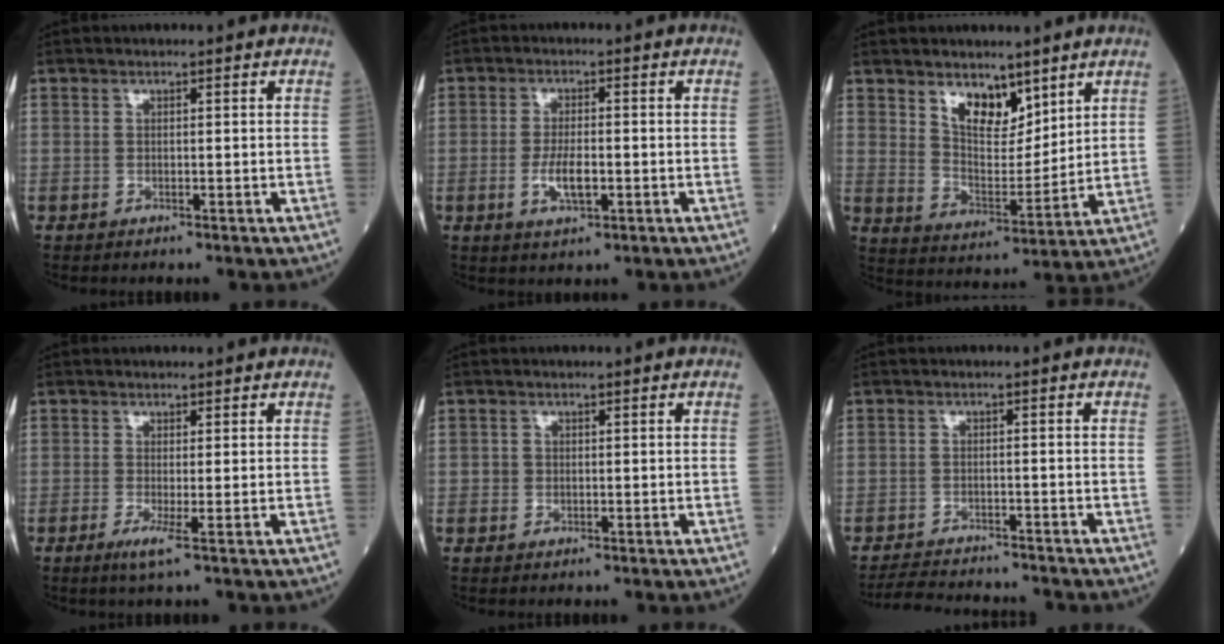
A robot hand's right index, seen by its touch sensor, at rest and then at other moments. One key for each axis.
{"total": 4.7, "fx": -1.3, "fy": 1.5, "fz": 4.2, "tx": -0.081, "ty": -0.001, "tz": -0.021}
{"total": 8.6, "fx": 5.9, "fy": 4.7, "fz": 4.2, "tx": -0.068, "ty": -0.007, "tz": 0.112}
{"total": 2.2, "fx": -0.9, "fy": -0.5, "fz": 1.9, "tx": -0.043, "ty": -0.009, "tz": -0.017}
{"total": 1.0, "fx": -0.2, "fy": 0.9, "fz": 0.0, "tx": 0.004, "ty": 0.004, "tz": -0.005}
{"total": 7.7, "fx": -7.4, "fy": 1.3, "fz": 1.5, "tx": -0.026, "ty": -0.004, "tz": -0.113}